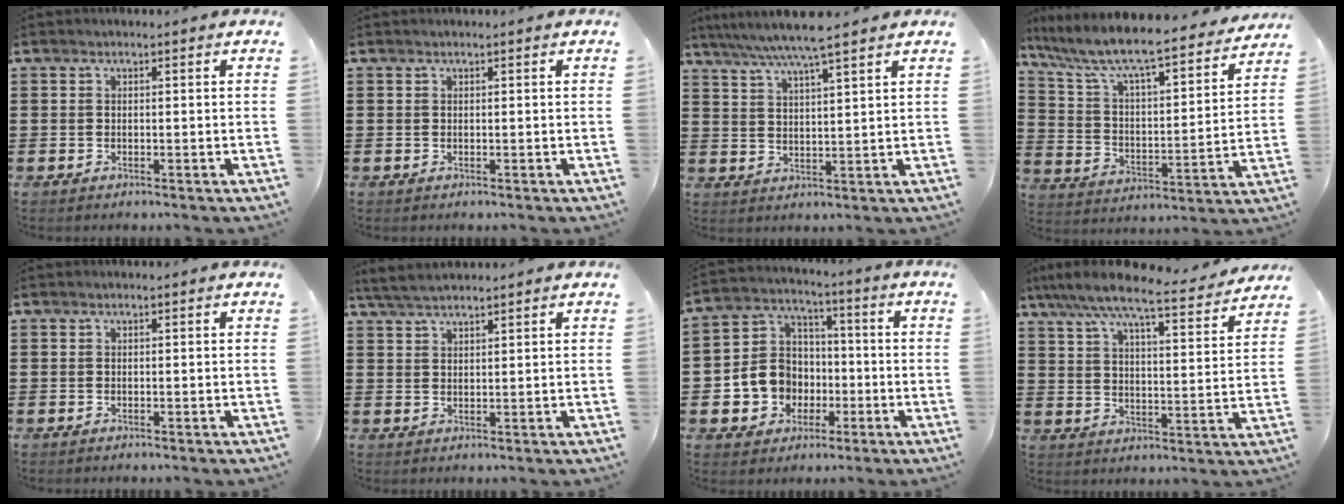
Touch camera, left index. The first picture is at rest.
{"total": 0.0}
{"total": 6.2, "force": [5.3, -0.4, 3.3], "torque": [-0.080, -0.020, 0.091]}
{"total": 7.6, "force": [6.7, 0.6, 3.5], "torque": [-0.100, -0.055, 0.107]}
{"total": 0.0}
{"total": 3.3, "force": [3.0, 0.5, 1.3], "torque": [-0.033, -0.001, 0.057]}
{"total": 8.6, "force": [-1.9, 8.0, 2.5], "torque": [-0.088, 0.011, -0.032]}
{"total": 7.7, "force": [6.8, 0.2, 3.7], "torque": [-0.098, -0.041, 0.113]}